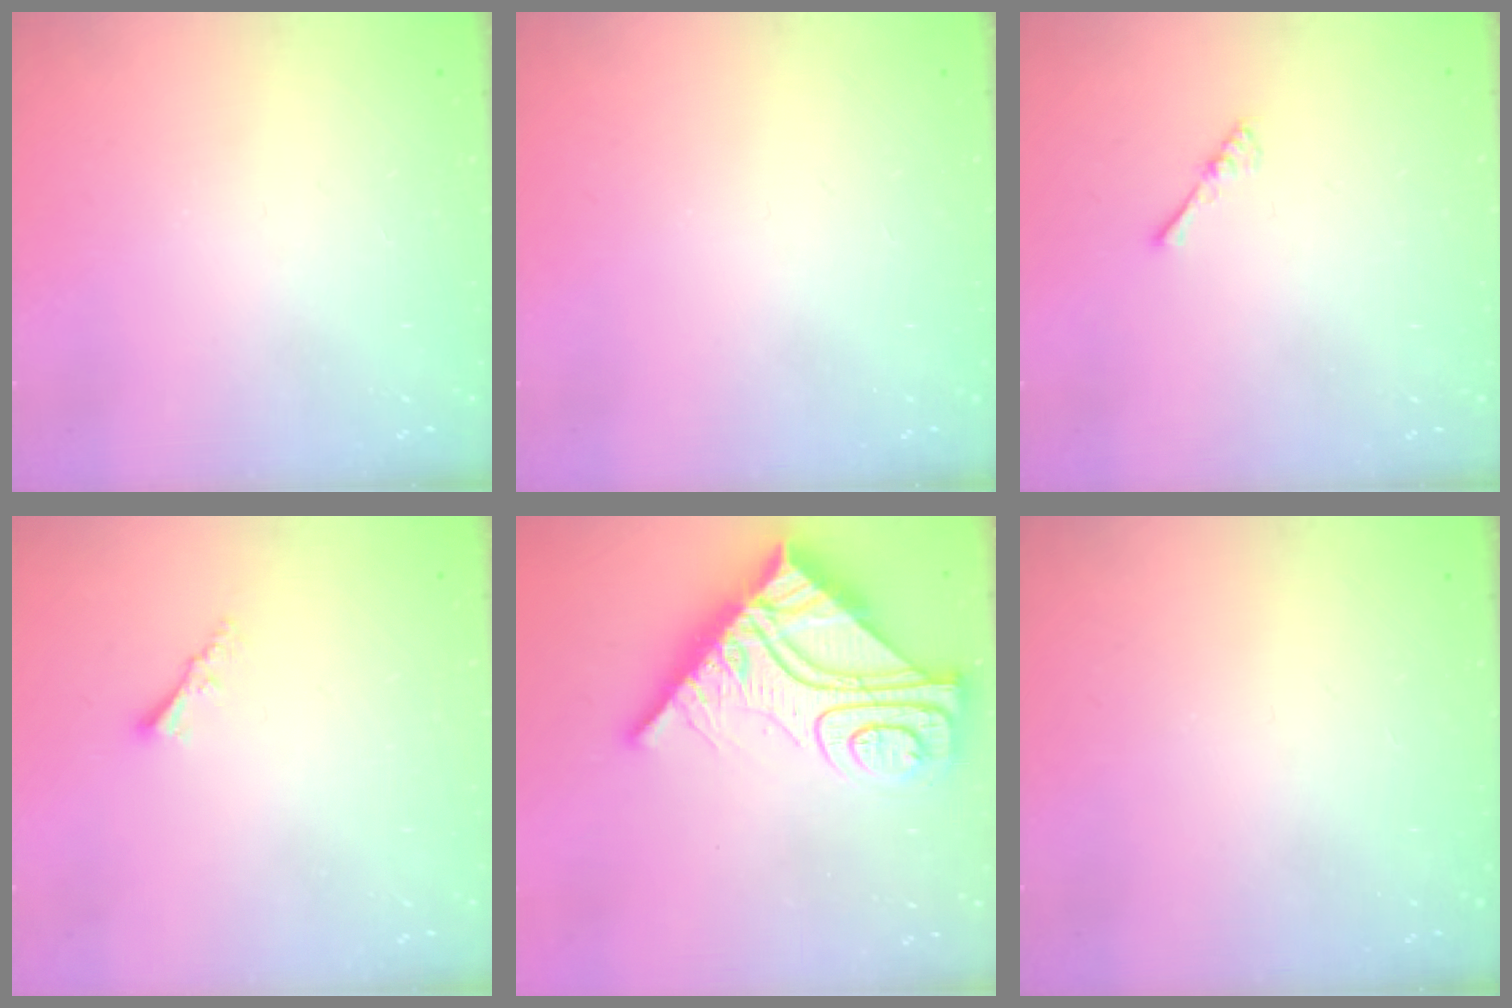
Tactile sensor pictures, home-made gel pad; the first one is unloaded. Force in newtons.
{"total": 0.0}
{"total": 2.4, "press": 2.4, "slide": 0.5}
{"total": 2.0, "press": 2.0, "slide": 0.3}
{"total": 18.5, "press": 18.4, "slide": 2.0}
{"total": 0.0}